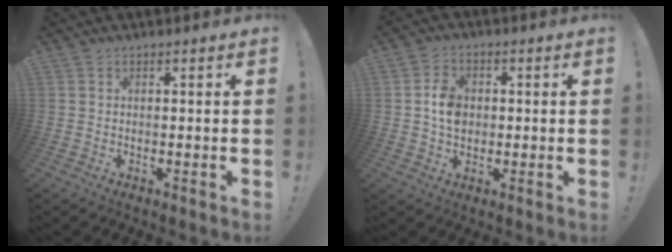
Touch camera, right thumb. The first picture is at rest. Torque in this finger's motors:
{"motor_torque": [0.04, -0.01, -0.37, -0.33, -0.01]}